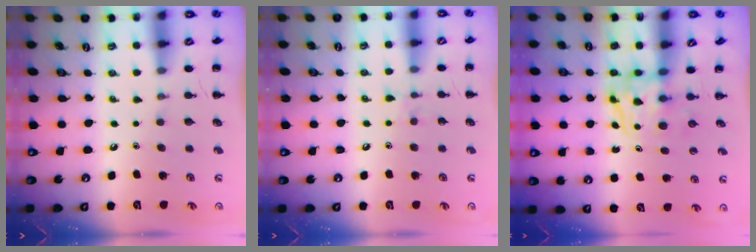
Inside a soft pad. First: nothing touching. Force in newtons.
{"total": 4.9, "press": 4.5, "slide": 1.8}
{"total": 3.6, "press": 3.6, "slide": 0.2}